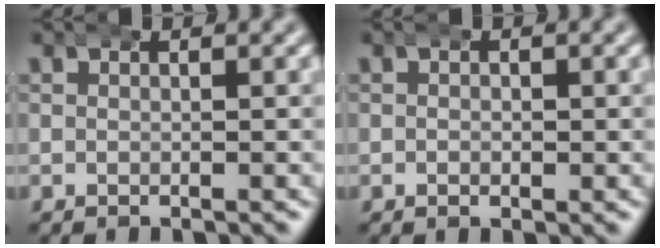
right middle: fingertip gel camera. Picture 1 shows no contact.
{"total": 0.8, "force": [0.0, 0.6, 0.5], "torque": [-0.007, 0.000, -0.001]}